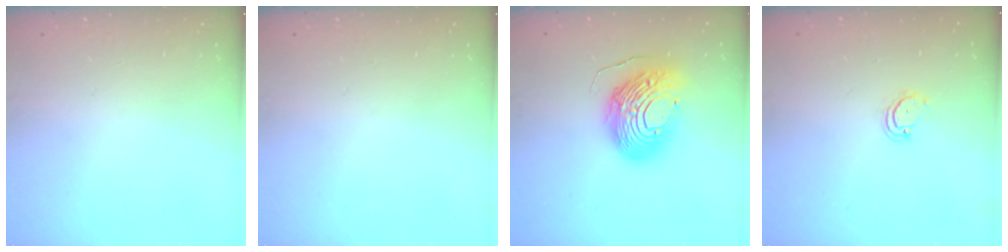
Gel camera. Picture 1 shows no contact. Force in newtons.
{"total": 0.0}
{"total": 16.2, "press": 16.2, "slide": 1.3}
{"total": 3.3, "press": 3.3, "slide": 0.3}